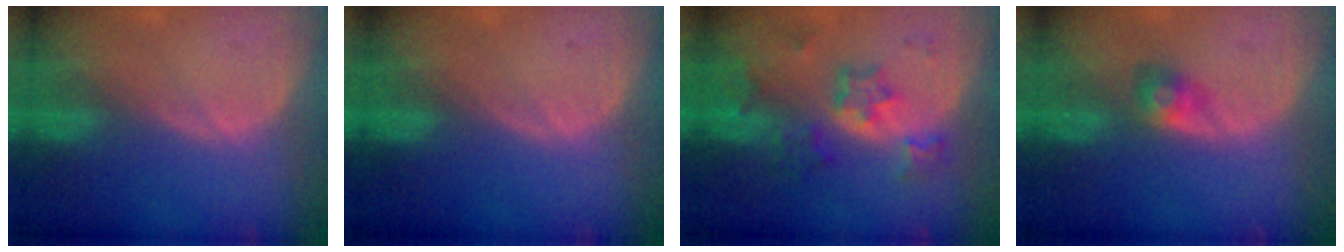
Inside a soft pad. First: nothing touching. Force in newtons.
{"total": 0.0}
{"total": 7.1, "press": 6.5, "slide": 2.9}
{"total": 2.9, "press": 2.7, "slide": 1.1}